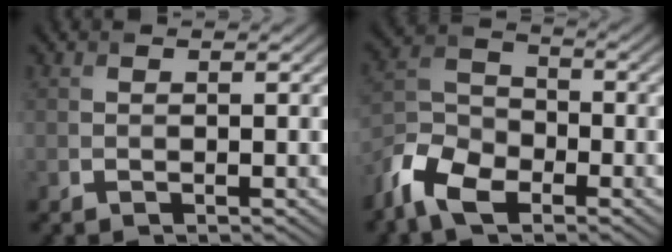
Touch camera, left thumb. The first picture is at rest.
{"total": 8.6, "force": [-5.7, 4.5, 4.7], "torque": [-0.114, -0.011, -0.130]}